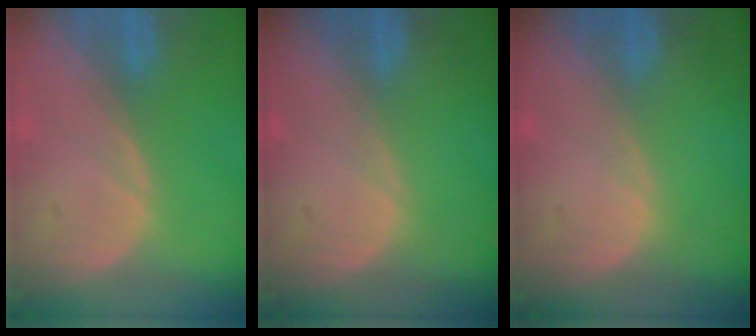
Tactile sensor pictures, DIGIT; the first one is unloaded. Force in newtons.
{"total": 0.0}
{"total": 0.0}